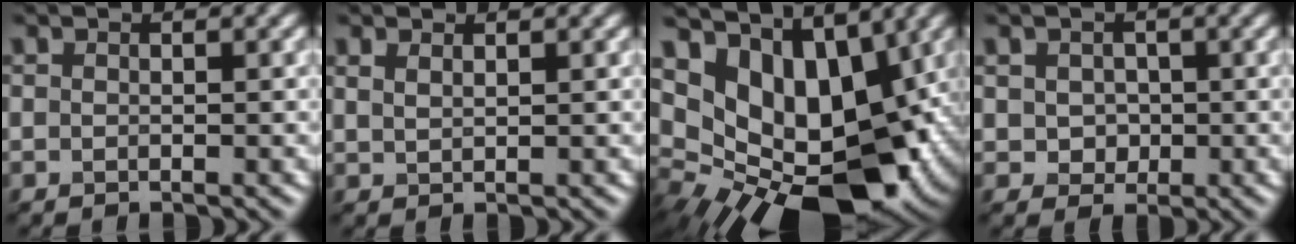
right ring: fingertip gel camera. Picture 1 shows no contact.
{"total": 1.2, "force": [1.0, 0.4, 0.6], "torque": [-0.014, -0.002, 0.021]}
{"total": 14.8, "force": [3.3, 9.4, 10.9], "torque": [-0.162, -0.002, 0.072]}
{"total": 2.4, "force": [0.3, 2.2, 1.1], "torque": [-0.015, 0.003, 0.004]}